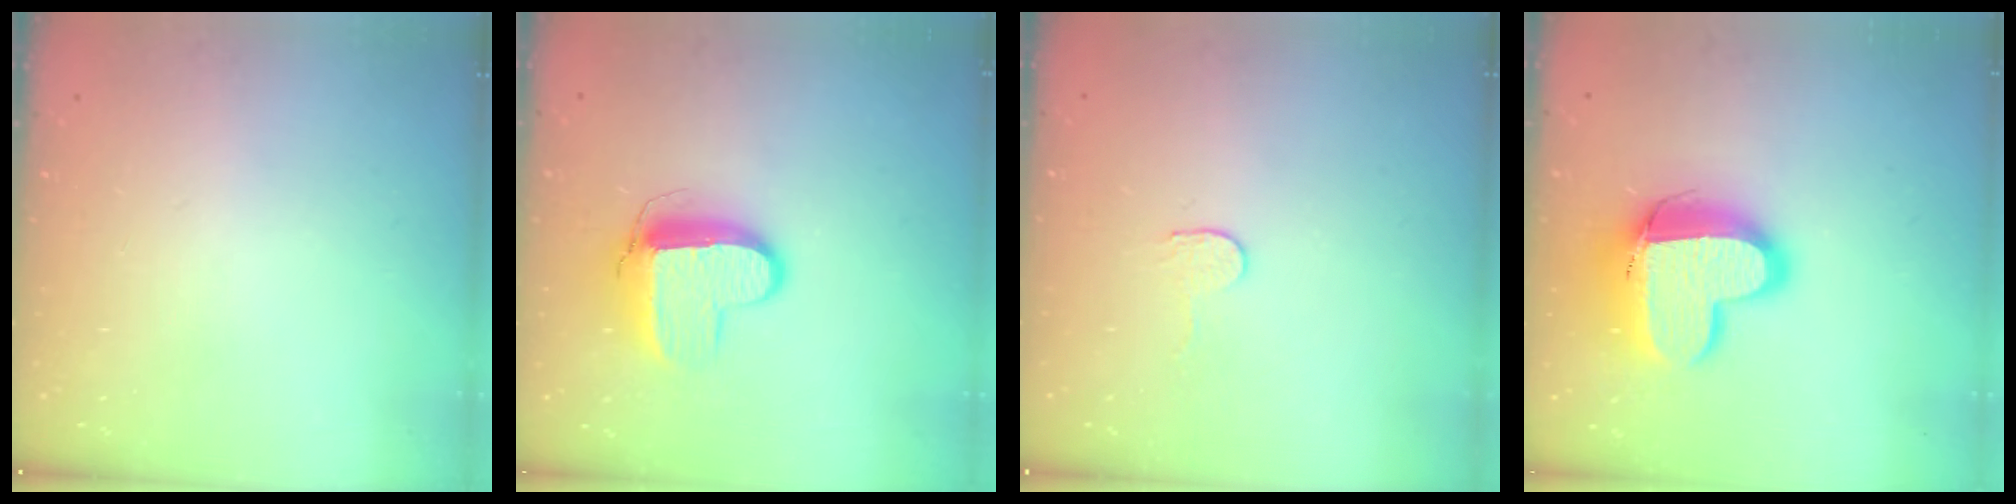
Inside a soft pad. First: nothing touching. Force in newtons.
{"total": 11.1, "press": 11.0, "slide": 0.9}
{"total": 2.7, "press": 2.7, "slide": 0.2}
{"total": 16.0, "press": 16.0, "slide": 1.1}